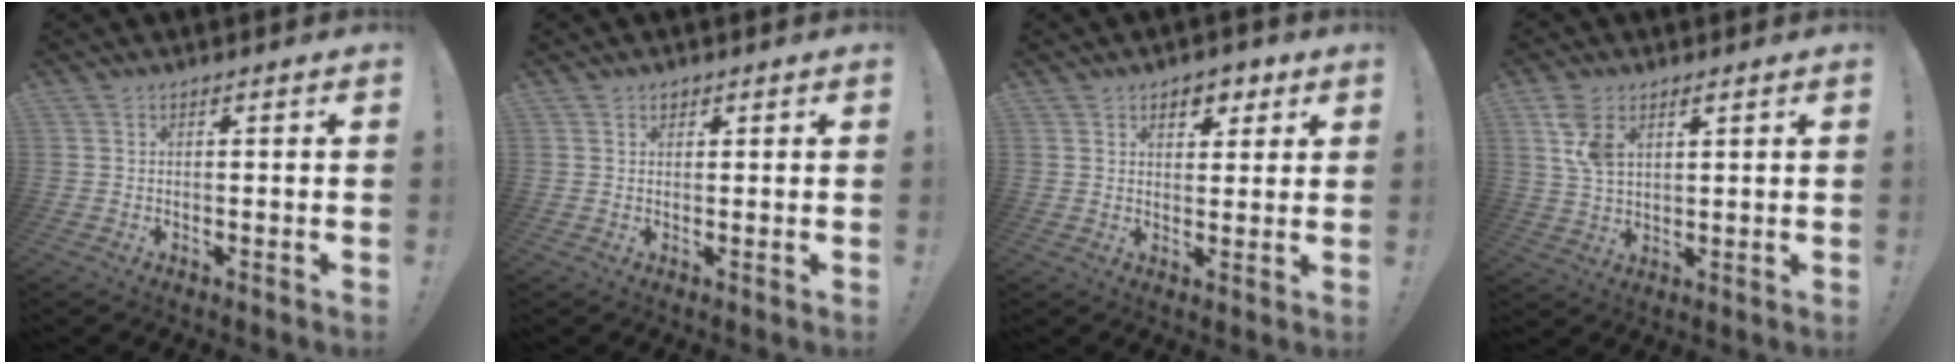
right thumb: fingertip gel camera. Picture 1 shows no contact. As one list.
[{"total": 1.0, "force": [0.7, 0.7, 0.1], "torque": [0.003, -0.002, 0.012]}, {"total": 5.7, "force": [2.8, 3.8, 3.1], "torque": [-0.033, -0.005, 0.046]}, {"total": 6.9, "force": [3.4, 3.9, 4.6], "torque": [-0.087, -0.010, 0.062]}]